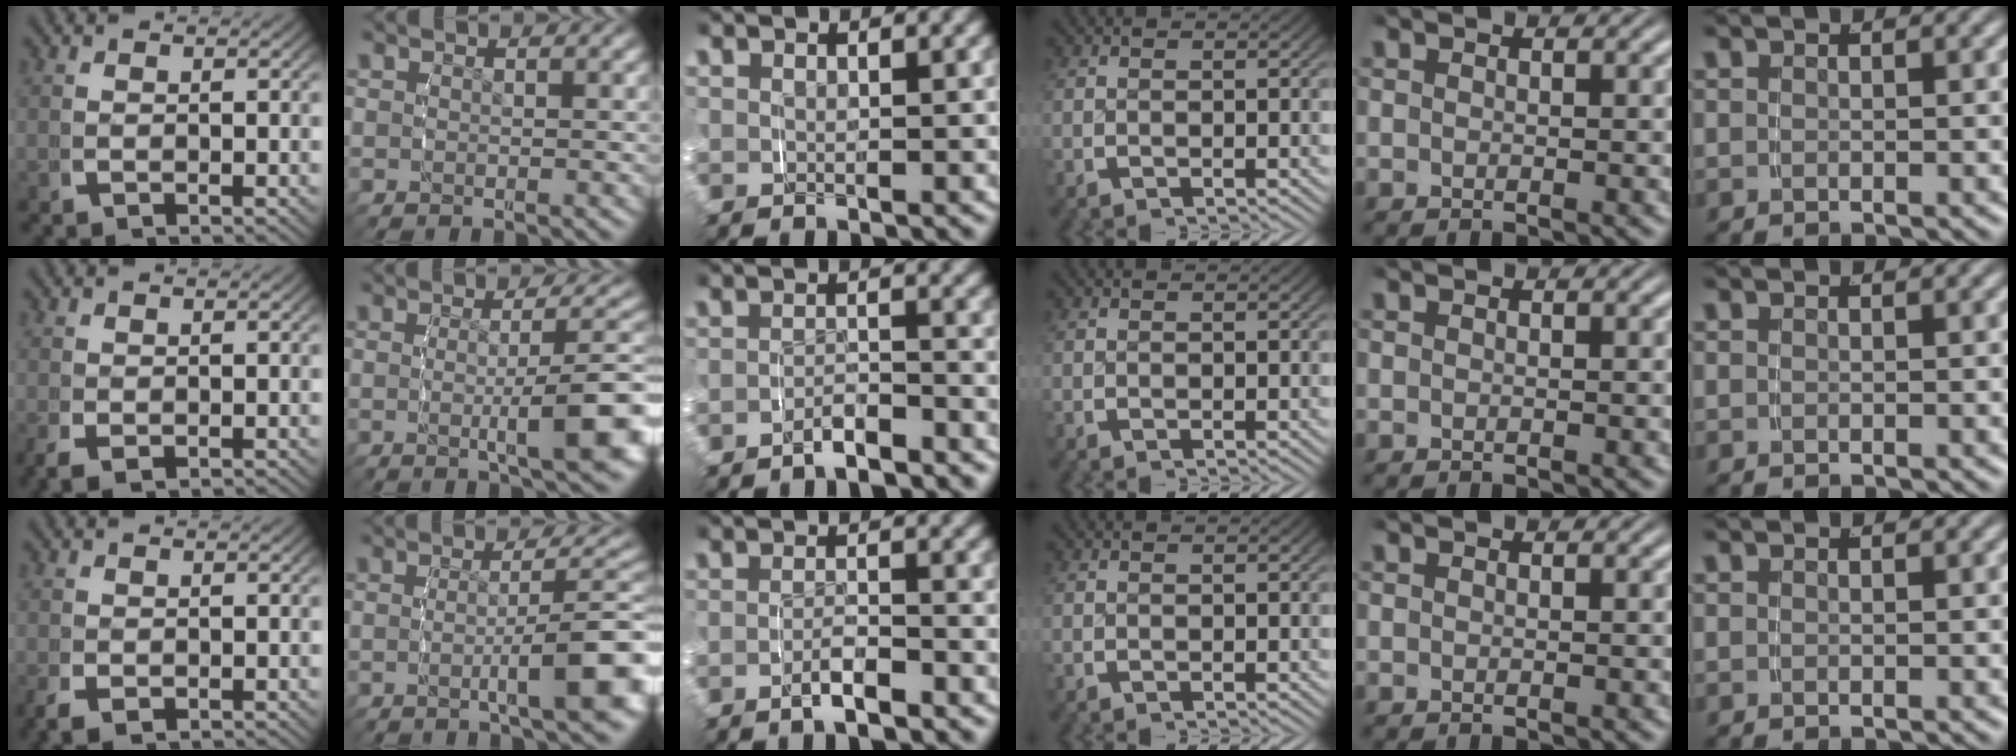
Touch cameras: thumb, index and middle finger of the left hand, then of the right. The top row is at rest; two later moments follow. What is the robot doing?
{"motion": "grasp_and_lifting", "object": "toothpaste"}